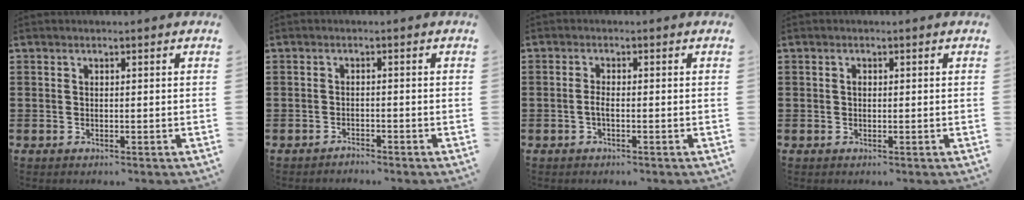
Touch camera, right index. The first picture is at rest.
{"total": 1.4, "force": [-1.3, 0.1, -0.1], "torque": [-0.003, 0.004, -0.030]}
{"total": 1.6, "force": [-0.7, 0.3, 1.4], "torque": [-0.041, -0.005, -0.017]}
{"total": 0.8, "force": [0.0, 0.5, 0.6], "torque": [-0.014, 0.001, -0.001]}